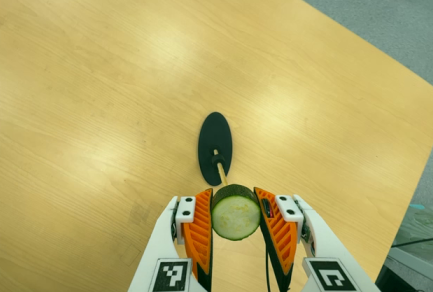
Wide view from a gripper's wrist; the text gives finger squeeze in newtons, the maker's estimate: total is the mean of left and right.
{"total": 10.7, "left": 9.9, "right": 11.4}